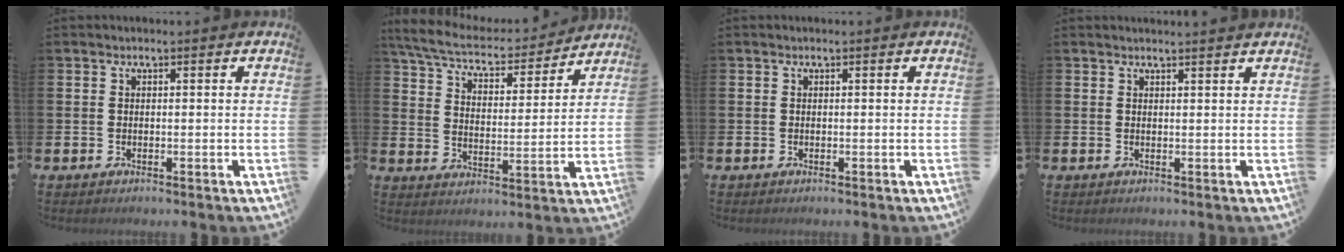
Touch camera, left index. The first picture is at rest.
{"total": 7.4, "force": [6.8, 1.6, 2.3], "torque": [-0.077, -0.049, 0.116]}
{"total": 0.0}
{"total": 0.9, "force": [0.9, -0.2, 0.0], "torque": [0.007, -0.007, 0.016]}